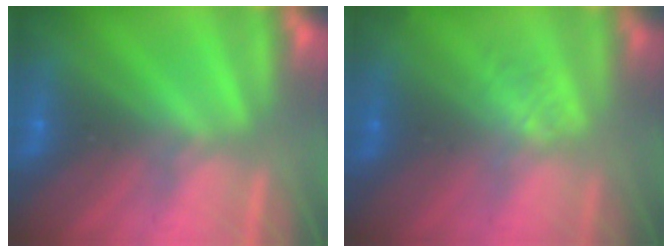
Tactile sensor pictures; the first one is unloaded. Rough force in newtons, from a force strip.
{"total": 1.3}